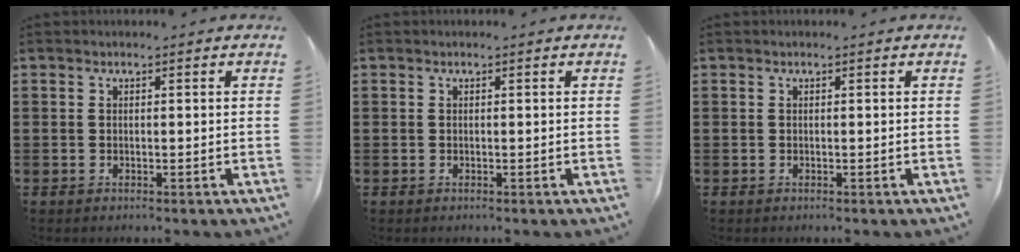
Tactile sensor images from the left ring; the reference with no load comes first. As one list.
[{"total": 0.0}, {"total": 0.0}]